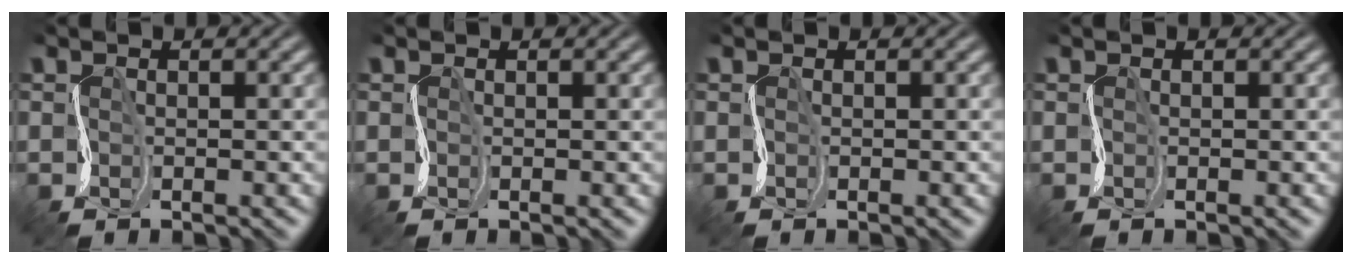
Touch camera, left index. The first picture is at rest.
{"total": 0.0}
{"total": 0.0}
{"total": 0.0}